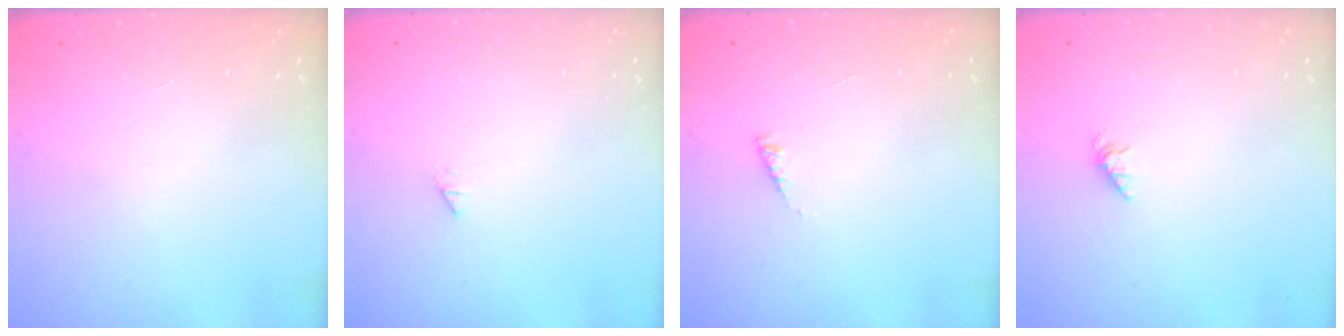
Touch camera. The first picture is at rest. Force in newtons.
{"total": 0.0}
{"total": 1.6, "press": 1.6, "slide": 0.3}
{"total": 1.9, "press": 1.9, "slide": 0.4}